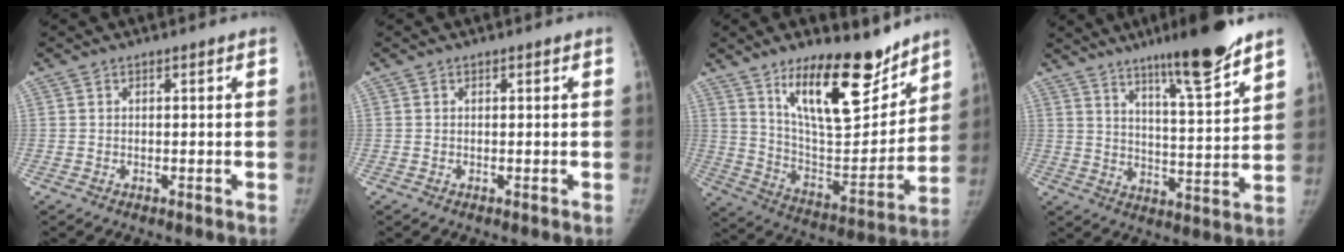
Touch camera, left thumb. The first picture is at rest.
{"total": 0.0}
{"total": 21.1, "force": [14.2, 7.7, 13.6], "torque": [-0.166, -0.097, 0.241]}
{"total": 13.7, "force": [9.9, 1.1, 9.5], "torque": [-0.135, -0.066, 0.158]}